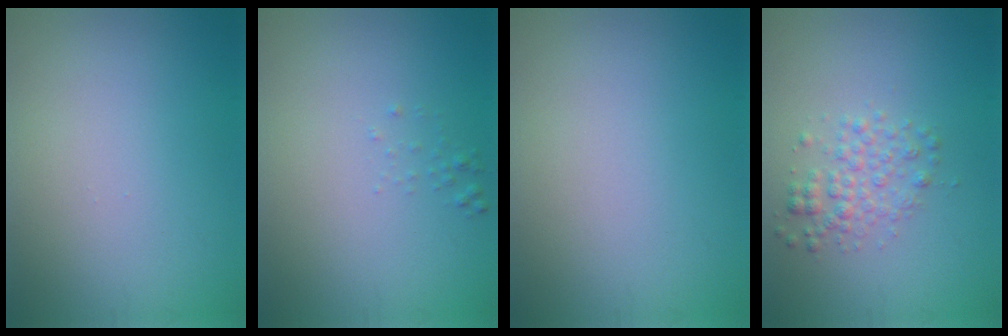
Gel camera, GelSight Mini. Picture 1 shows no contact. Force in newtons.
{"total": 0.5, "press": 0.5, "slide": 0.0}
{"total": 0.0}
{"total": 2.5, "press": 2.5, "slide": 0.1}